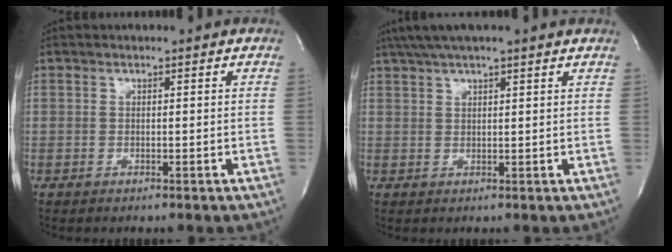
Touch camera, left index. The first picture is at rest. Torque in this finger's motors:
{"motor_torque": [1.05, -1.09, 0.46, 0.16]}